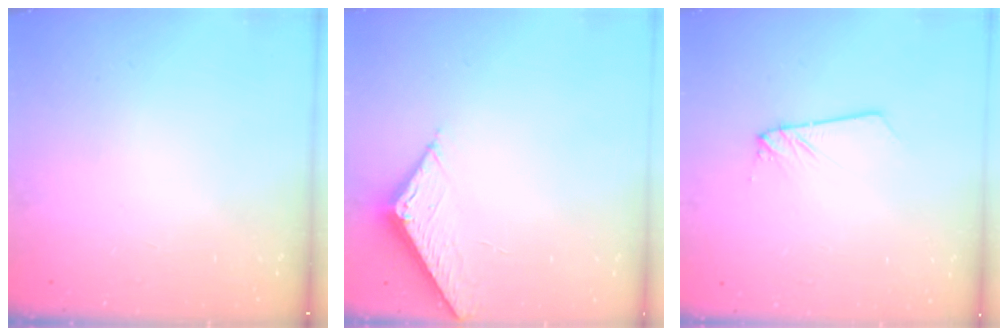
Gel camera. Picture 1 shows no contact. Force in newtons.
{"total": 7.4, "press": 7.4, "slide": 0.2}
{"total": 2.3, "press": 2.3, "slide": 0.1}